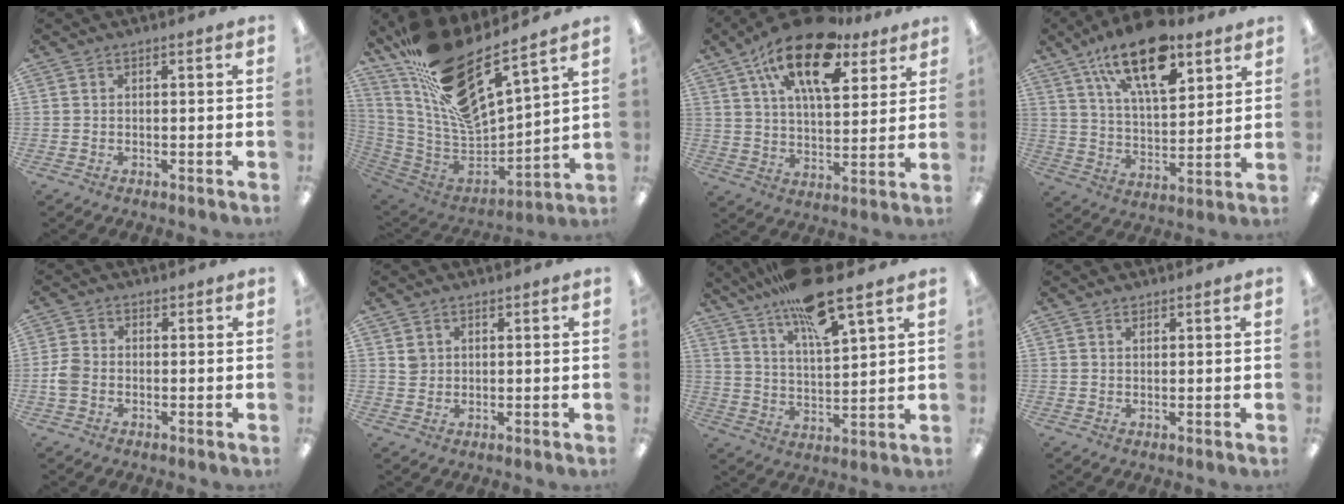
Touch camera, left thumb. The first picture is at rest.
{"total": 20.2, "force": [14.8, 5.6, 12.6], "torque": [-0.220, -0.110, 0.253]}
{"total": 15.8, "force": [9.1, 7.4, 10.6], "torque": [-0.159, -0.037, 0.152]}
{"total": 19.1, "force": [11.8, 8.4, 12.4], "torque": [-0.201, -0.051, 0.200]}
{"total": 4.3, "force": [-0.9, 3.2, 2.6], "torque": [-0.058, 0.007, -0.017]}
{"total": 2.3, "force": [1.2, 2.0, 0.3], "torque": [-0.001, -0.001, 0.021]}
{"total": 15.4, "force": [11.6, 3.2, 9.6], "torque": [-0.174, -0.058, 0.193]}
{"total": 0.9, "force": [0.9, 0.4, 0.1], "torque": [-0.003, 0.000, 0.017]}